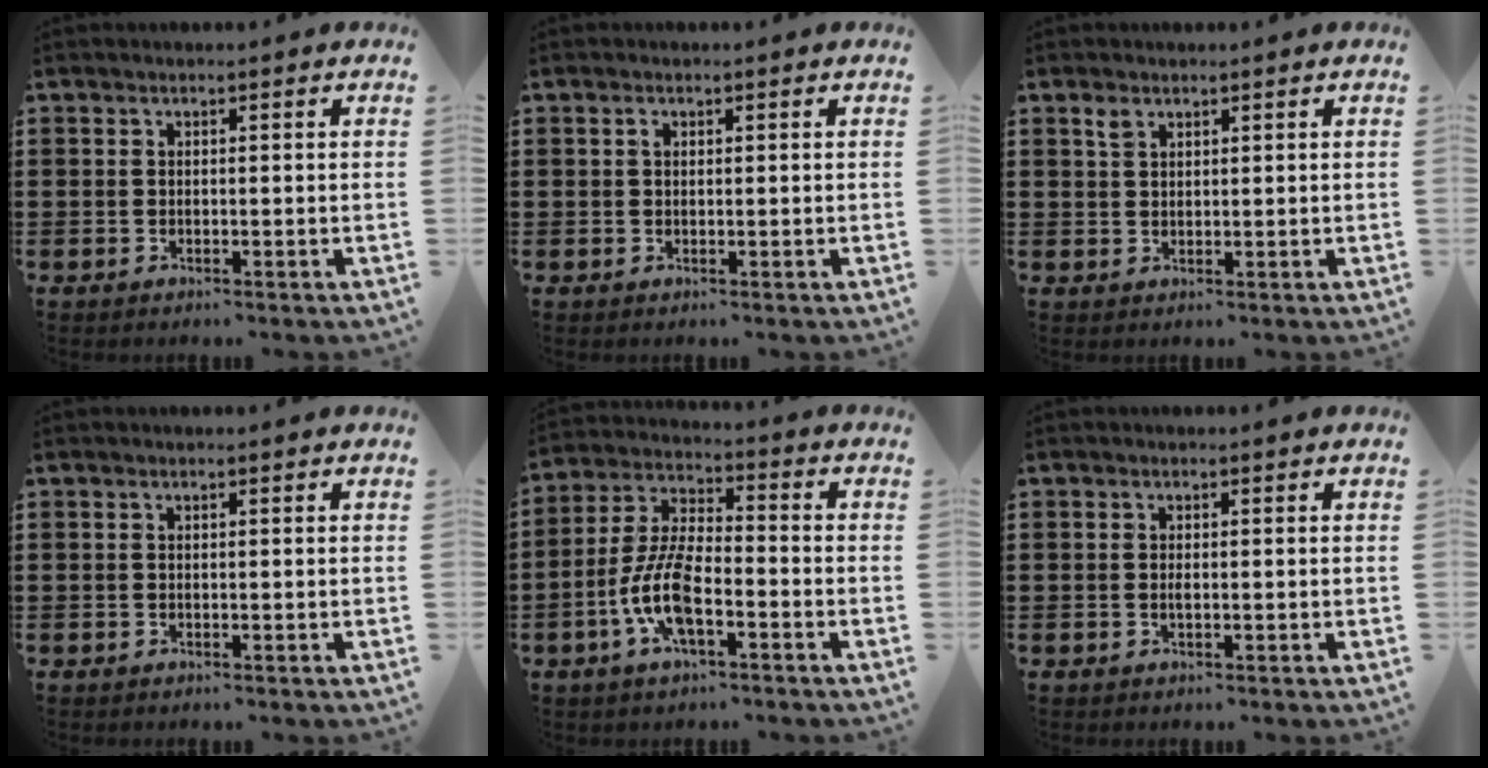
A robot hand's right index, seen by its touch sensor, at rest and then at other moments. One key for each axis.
{"total": 0.8, "fx": 0.3, "fy": 0.6, "fz": 0.5, "tx": -0.012, "ty": 0.002, "tz": 0.005}
{"total": 1.8, "fx": 1.3, "fy": 0.9, "fz": 0.8, "tx": -0.018, "ty": 0.003, "tz": 0.024}
{"total": 0.0}
{"total": 8.9, "fx": -3.5, "fy": 3.5, "fz": 7.4, "tx": -0.179, "ty": -0.006, "tz": -0.071}
{"total": 0.7, "fx": -0.1, "fy": 0.2, "fz": 0.7, "tx": -0.014, "ty": -0.002, "tz": -0.001}